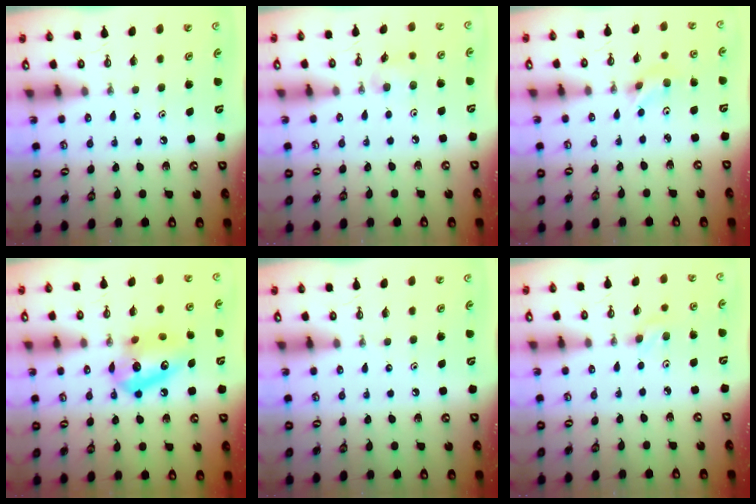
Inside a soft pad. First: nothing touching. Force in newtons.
{"total": 5.8, "press": 5.7, "slide": 1.1}
{"total": 2.6, "press": 2.4, "slide": 0.9}
{"total": 12.7, "press": 12.6, "slide": 1.6}
{"total": 0.0}
{"total": 3.0, "press": 2.6, "slide": 1.5}